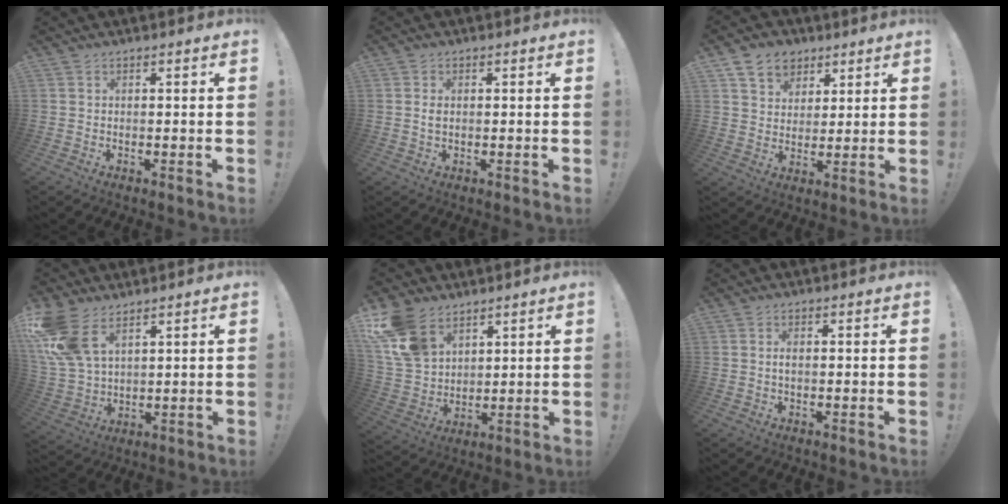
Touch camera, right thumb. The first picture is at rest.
{"total": 1.5, "force": [0.1, 0.9, 1.2], "torque": [-0.018, 0.001, -0.001]}
{"total": 9.5, "force": [5.2, 7.5, 2.7], "torque": [-0.037, -0.029, 0.103]}
{"total": 13.7, "force": [7.4, 7.8, 8.4], "torque": [-0.182, -0.029, 0.147]}
{"total": 14.8, "force": [8.7, 9.6, 7.1], "torque": [-0.144, -0.042, 0.176]}
{"total": 1.3, "force": [-0.1, 0.5, 1.2], "torque": [-0.019, 0.001, -0.003]}